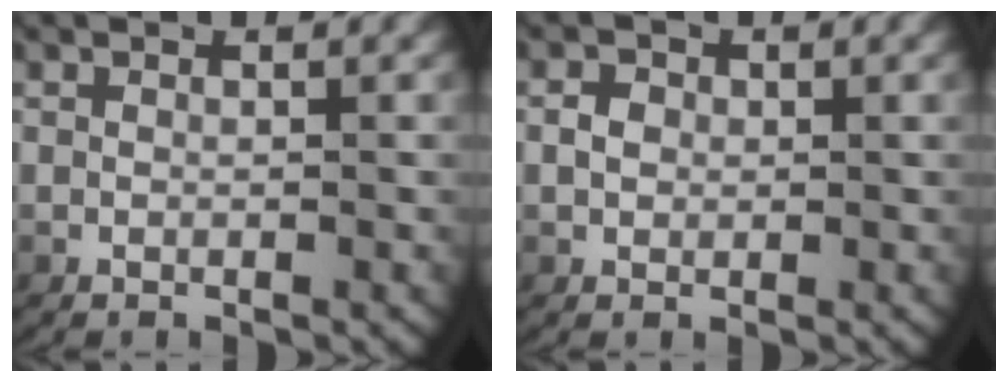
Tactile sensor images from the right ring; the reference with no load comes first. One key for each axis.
{"total": 1.0, "fx": 0.1, "fy": 0.9, "fz": 0.5, "tx": -0.015, "ty": -0.002, "tz": 0.005}